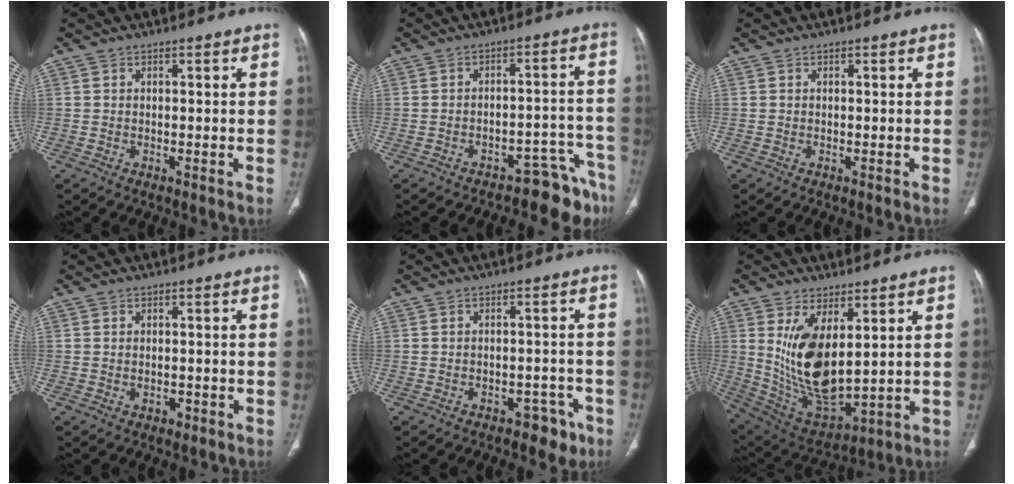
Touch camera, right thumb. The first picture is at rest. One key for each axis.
{"total": 7.9, "fx": -7.3, "fy": 2.8, "fz": 1.4, "tx": 0.022, "ty": 0.104, "tz": -0.098}
{"total": 0.0}
{"total": 1.2, "fx": -0.4, "fy": 0.9, "fz": 0.6, "tx": -0.009, "ty": 0.006, "tz": -0.001}
{"total": 4.8, "fx": -3.1, "fy": 3.1, "fz": 2.0, "tx": -0.007, "ty": 0.028, "tz": -0.037}
{"total": 15.0, "fx": 3.8, "fy": 6.9, "fz": 12.7, "tx": -0.231, "ty": -0.033, "tz": 0.100}